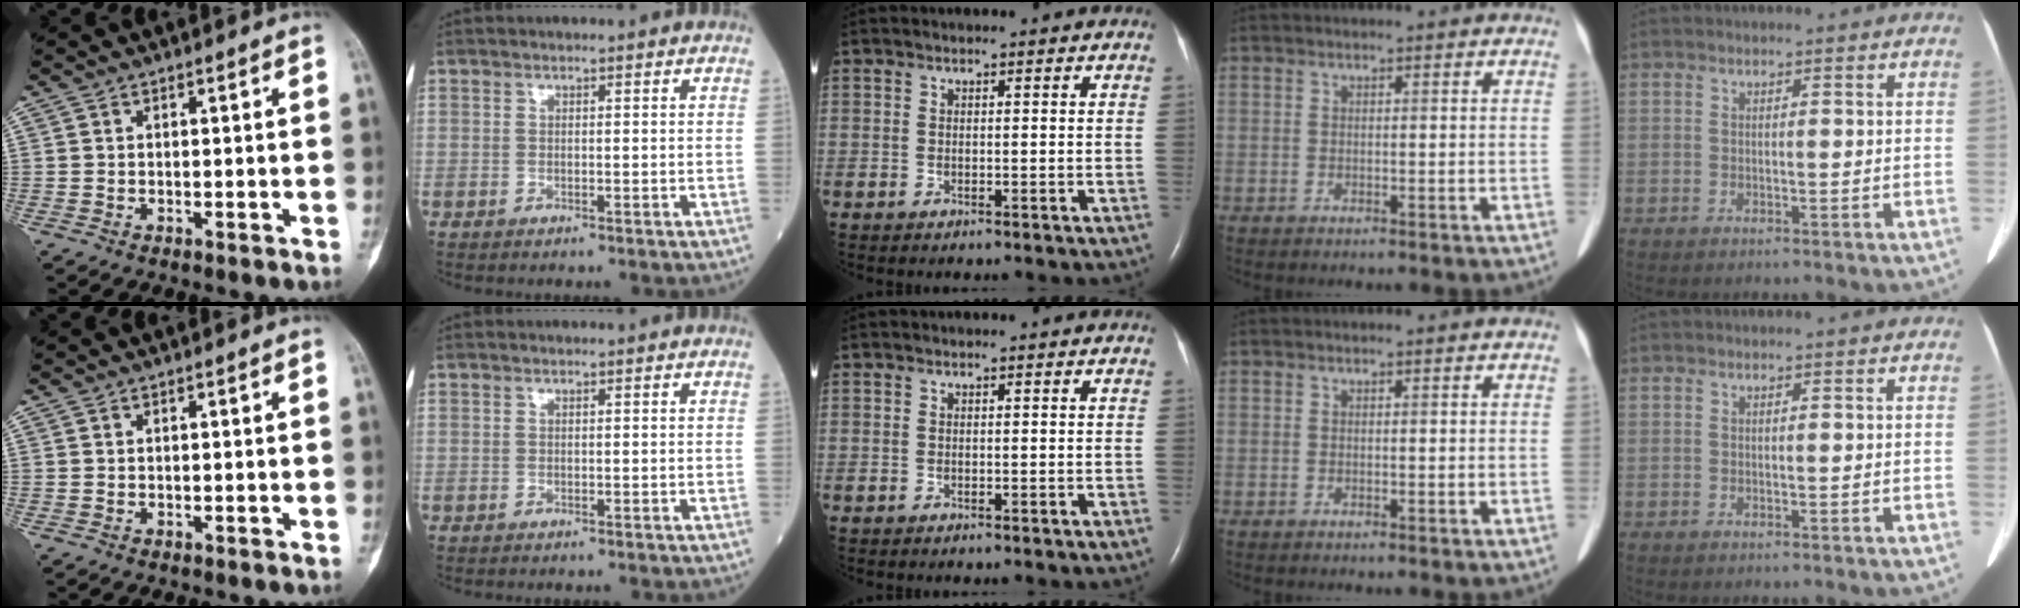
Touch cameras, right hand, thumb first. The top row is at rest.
{}